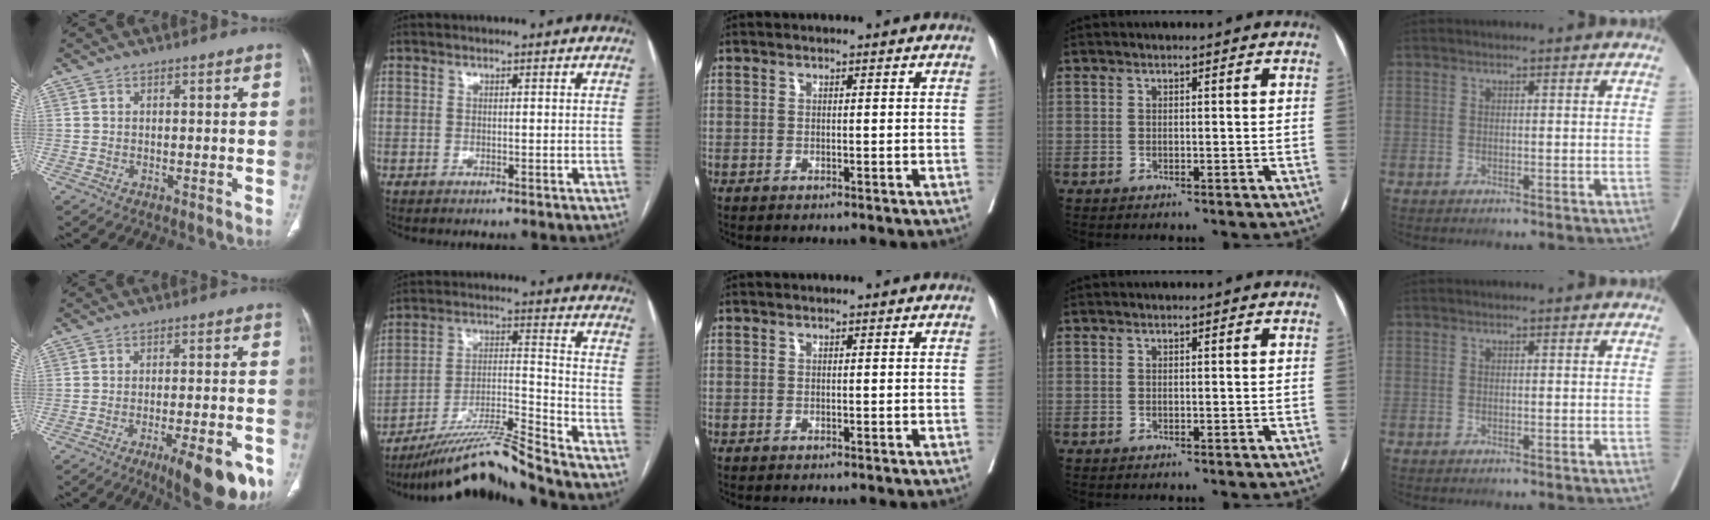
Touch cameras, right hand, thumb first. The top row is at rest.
{"thumb": {"total": 13.3, "force": [-7.2, 3.6, 10.7], "torque": [-0.112, 0.023, -0.096]}, "index": {"total": 12.8, "force": [-11.6, -1.9, 5.1], "torque": [-0.084, 0.009, -0.208]}}